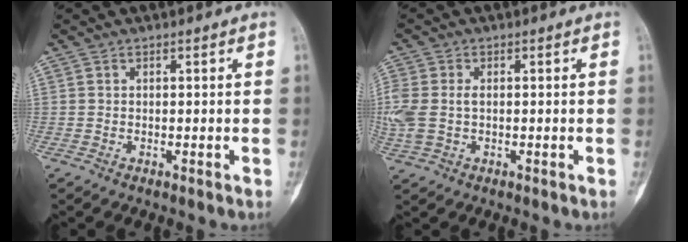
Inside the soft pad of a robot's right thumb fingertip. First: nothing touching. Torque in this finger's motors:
{"motor_torque": [0.14, 0.16, 0.78, 0.09, 0.09]}